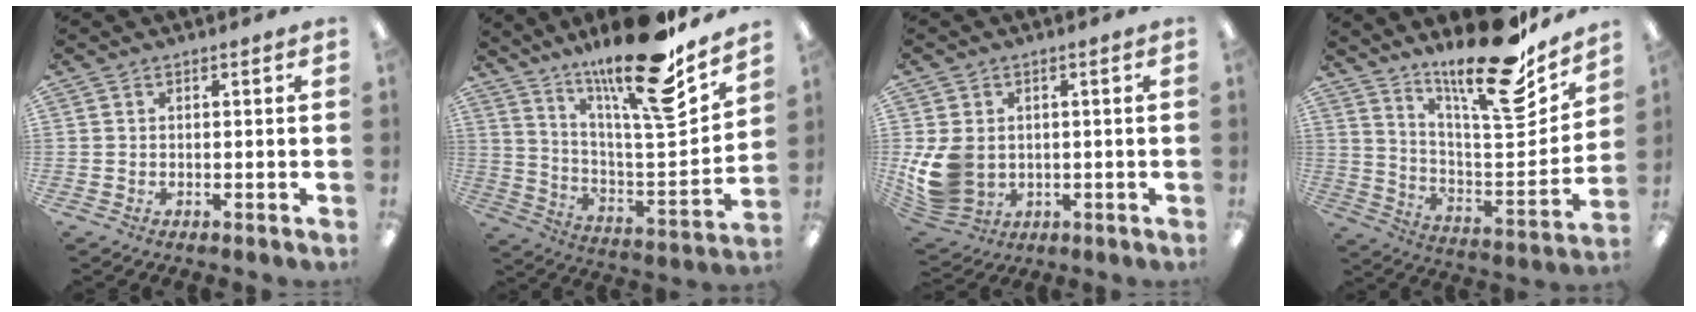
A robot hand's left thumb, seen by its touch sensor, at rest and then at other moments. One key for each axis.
{"total": 22.3, "fx": 16.9, "fy": 3.5, "fz": 14.1, "tx": -0.228, "ty": -0.122, "tz": 0.267}
{"total": 10.2, "fx": -0.3, "fy": 8.2, "fz": 6.1, "tx": -0.138, "ty": 0.002, "tz": -0.002}
{"total": 22.8, "fx": 17.5, "fy": 5.1, "fz": 13.6, "tx": -0.208, "ty": -0.131, "tz": 0.284}